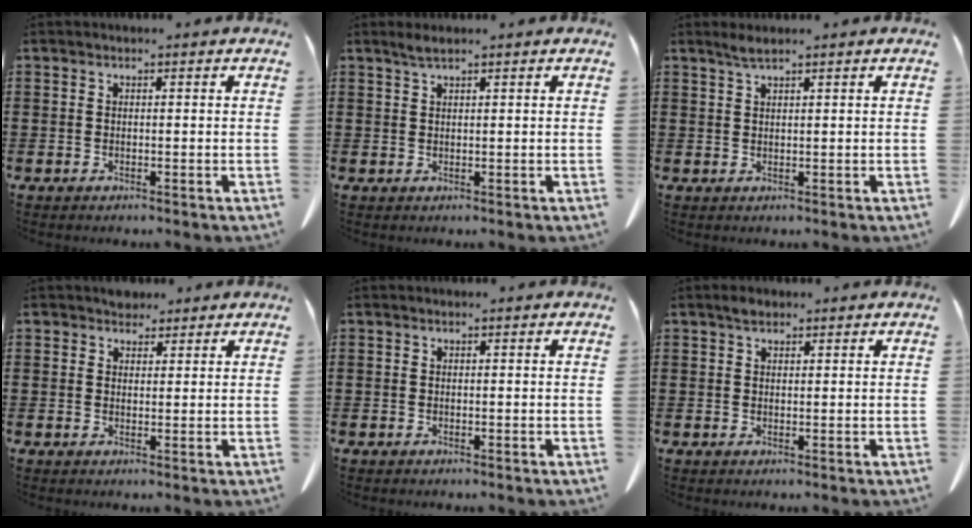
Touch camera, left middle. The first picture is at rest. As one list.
[{"total": 1.5, "force": [1.1, 0.1, 1.0], "torque": [-0.022, 0.001, 0.019]}, {"total": 1.6, "force": [1.2, 0.1, 1.0], "torque": [-0.021, 0.001, 0.022]}, {"total": 2.4, "force": [2.0, 1.2, 0.3], "torque": [-0.003, 0.005, 0.037]}, {"total": 0.0}, {"total": 1.4, "force": [1.0, 0.7, 0.7], "torque": [-0.008, 0.001, 0.017]}]